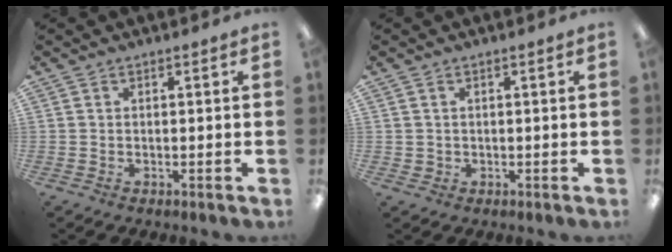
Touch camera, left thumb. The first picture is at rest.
{"total": 1.3, "force": [0.4, 1.2, 0.2], "torque": [-0.005, 0.003, 0.006]}